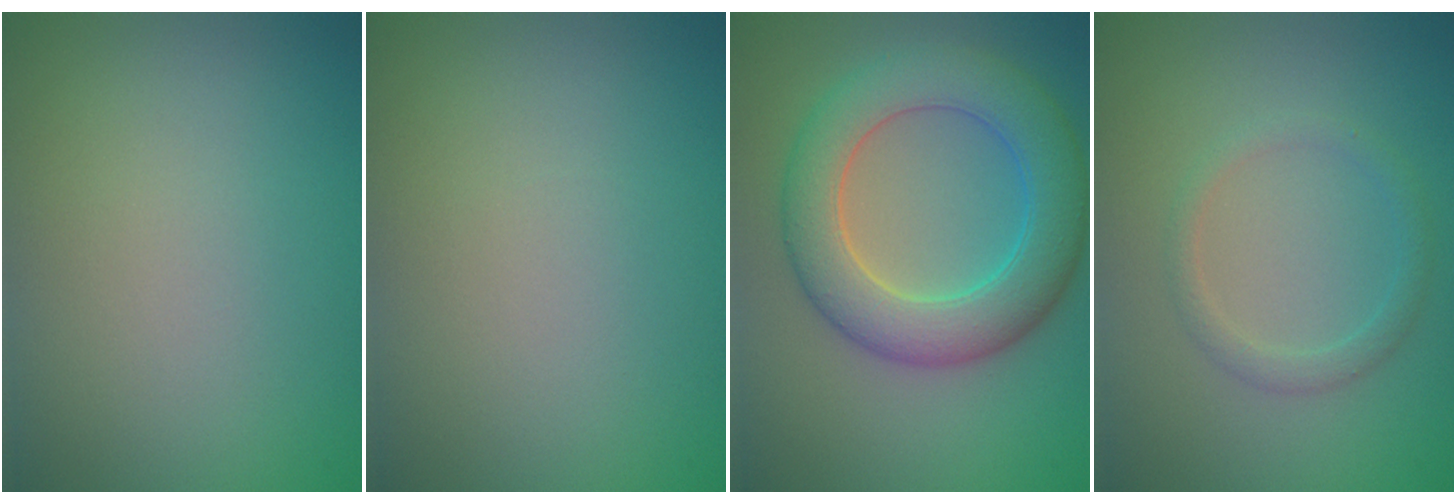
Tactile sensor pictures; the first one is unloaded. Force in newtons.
{"total": 0.0}
{"total": 7.2, "press": 7.2, "slide": 0.2}
{"total": 1.6, "press": 1.6, "slide": 0.0}